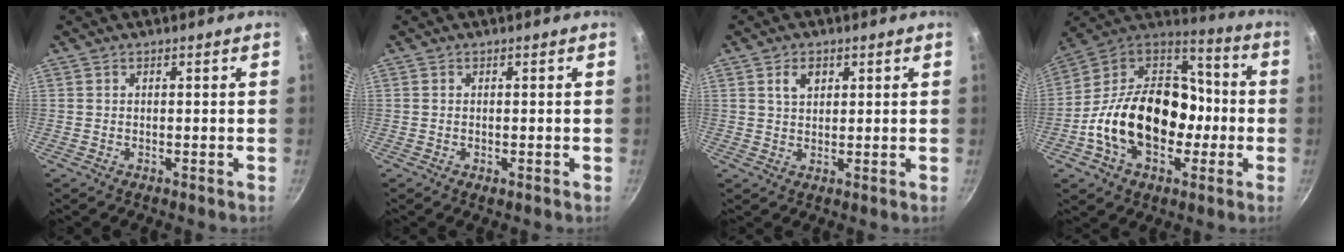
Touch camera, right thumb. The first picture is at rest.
{"total": 0.6, "force": [-0.1, 0.3, 0.5], "torque": [-0.009, -0.002, -0.003]}
{"total": 3.6, "force": [1.5, 2.4, 2.1], "torque": [-0.024, -0.002, 0.026]}
{"total": 24.4, "force": [-4.7, 17.0, 16.8], "torque": [-0.258, 0.063, -0.088]}